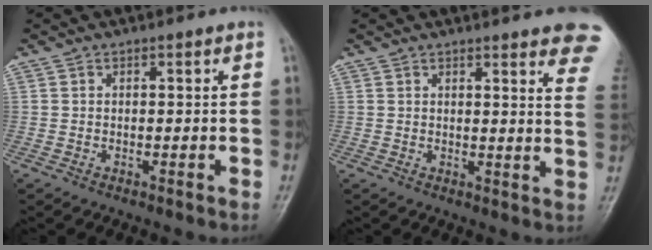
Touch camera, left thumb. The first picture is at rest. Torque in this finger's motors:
{"motor_torque": [2.87, 1.73, 1.52, -1.25, 0.07]}